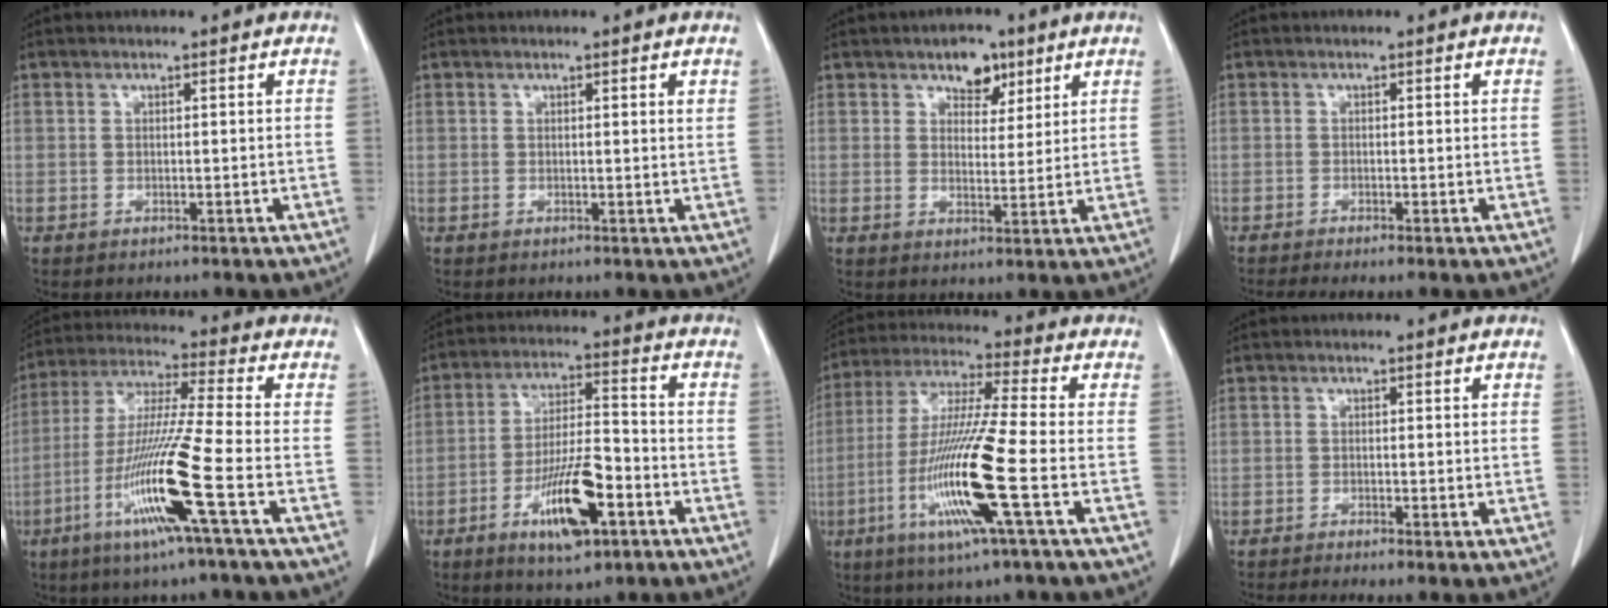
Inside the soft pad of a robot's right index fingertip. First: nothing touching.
{"total": 1.1, "force": [0.6, 0.0, 0.9], "torque": [-0.012, -0.001, 0.005]}
{"total": 5.1, "force": [3.2, 3.0, 2.6], "torque": [-0.030, 0.005, 0.049]}
{"total": 2.7, "force": [-1.9, 0.2, 1.9], "torque": [-0.032, -0.007, -0.035]}
{"total": 14.6, "force": [-5.7, -1.7, 13.3], "torque": [-0.270, -0.024, -0.114]}
{"total": 11.6, "force": [-5.4, 2.8, 9.9], "torque": [-0.182, -0.005, -0.090]}
{"total": 15.1, "force": [-4.9, -1.0, 14.3], "torque": [-0.293, -0.022, -0.100]}
{"total": 2.4, "force": [-1.4, 0.5, 1.9], "torque": [-0.032, -0.008, -0.024]}